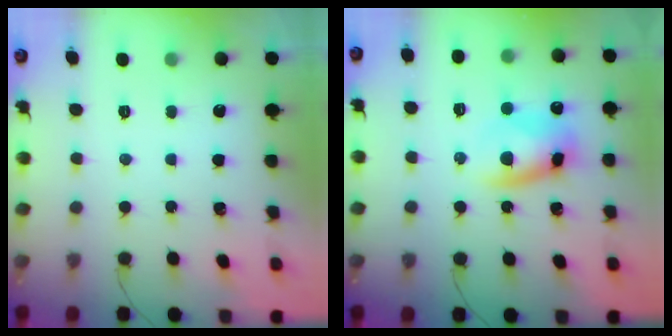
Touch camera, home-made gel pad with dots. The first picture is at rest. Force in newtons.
{"total": 10.4, "press": 10.2, "slide": 1.9}